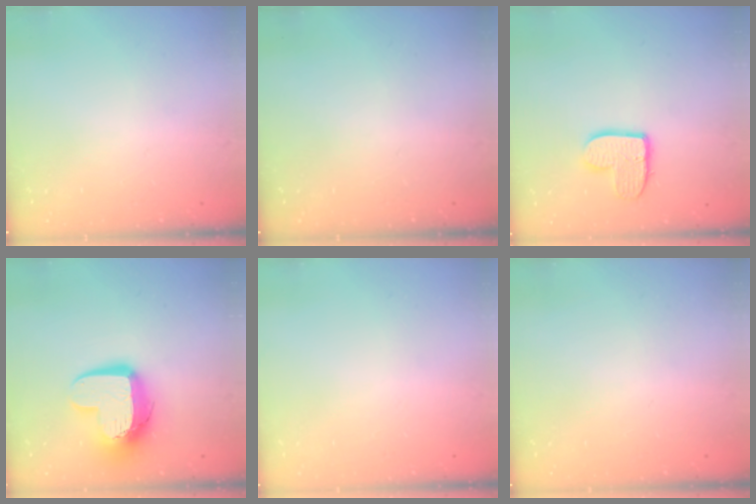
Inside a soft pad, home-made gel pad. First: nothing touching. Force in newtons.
{"total": 0.0}
{"total": 9.8, "press": 9.8, "slide": 0.5}
{"total": 13.3, "press": 13.3, "slide": 1.4}
{"total": 0.5, "press": 0.5, "slide": 0.1}
{"total": 0.0}